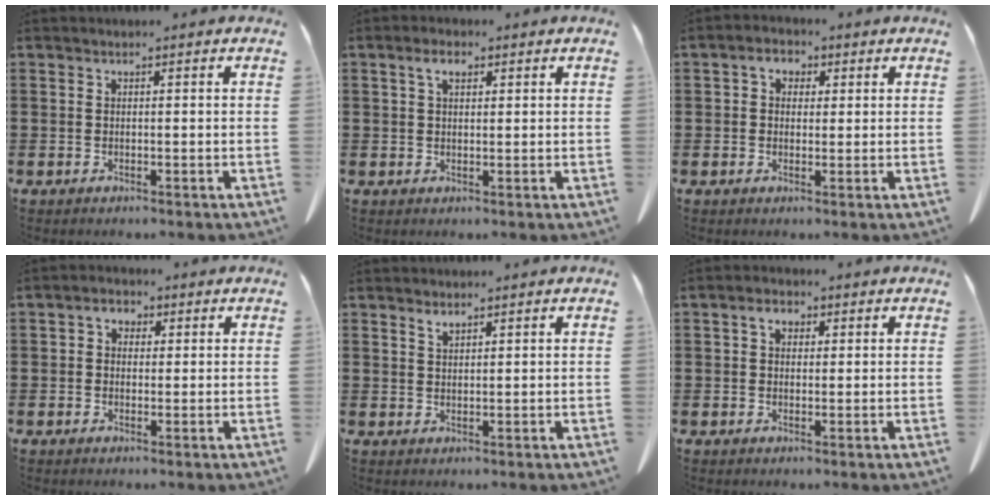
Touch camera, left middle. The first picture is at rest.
{"total": 2.9, "force": [1.4, 1.4, 2.1], "torque": [-0.040, 0.005, 0.022]}
{"total": 2.8, "force": [0.9, 2.1, 1.5], "torque": [-0.037, 0.012, 0.014]}
{"total": 2.2, "force": [0.6, 1.6, 1.3], "torque": [-0.030, 0.010, 0.009]}
{"total": 1.6, "force": [1.3, 0.4, 0.7], "torque": [-0.017, 0.002, 0.024]}
{"total": 2.8, "force": [1.2, 1.8, 1.8], "torque": [-0.034, 0.008, 0.018]}